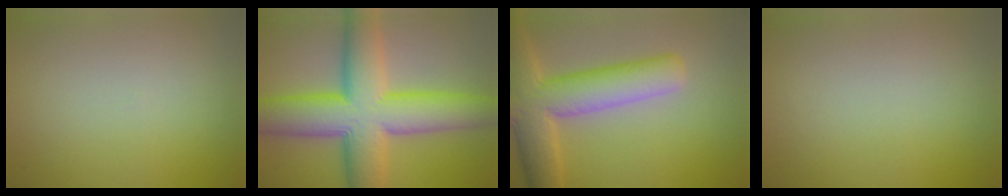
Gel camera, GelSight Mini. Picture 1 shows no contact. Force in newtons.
{"total": 12.7, "press": 12.7, "slide": 0.1}
{"total": 8.6, "press": 8.6, "slide": 0.6}
{"total": 0.0}